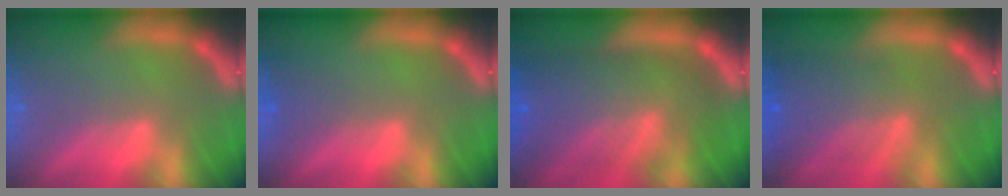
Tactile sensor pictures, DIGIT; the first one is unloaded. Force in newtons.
{"total": 1.0}
{"total": 10.0}
{"total": 6.6}